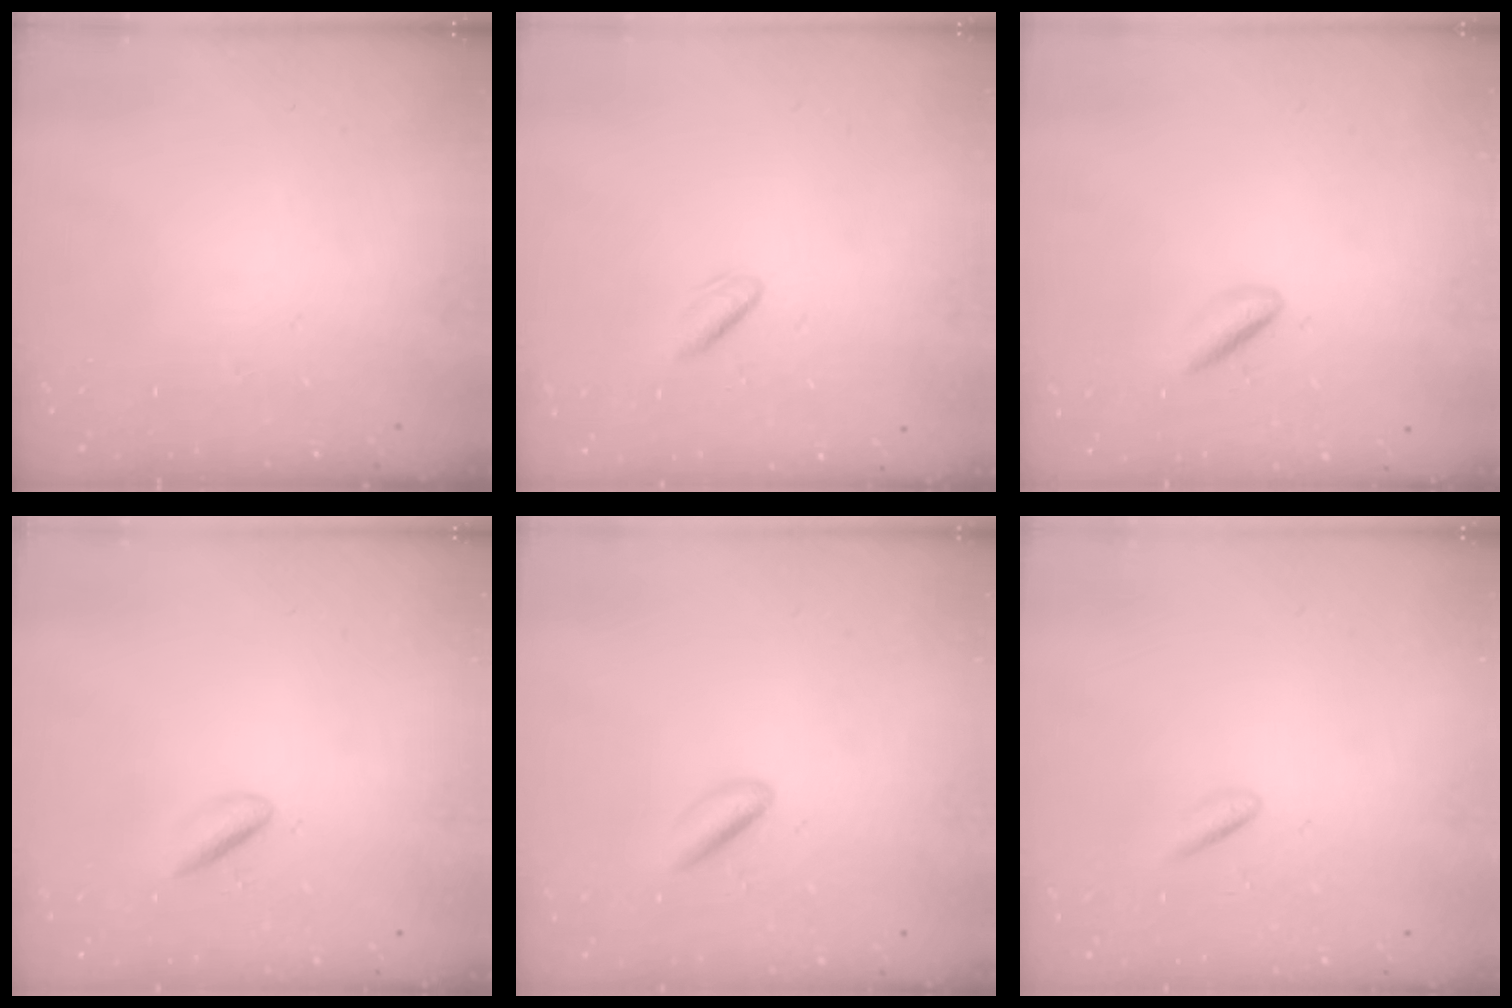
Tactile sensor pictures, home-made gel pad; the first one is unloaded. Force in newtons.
{"total": 1.4, "press": 1.1, "slide": 0.9}
{"total": 2.5, "press": 2.5, "slide": 0.6}
{"total": 2.0, "press": 1.9, "slide": 0.5}
{"total": 2.6, "press": 2.5, "slide": 1.0}
{"total": 0.6, "press": 0.2, "slide": 0.5}